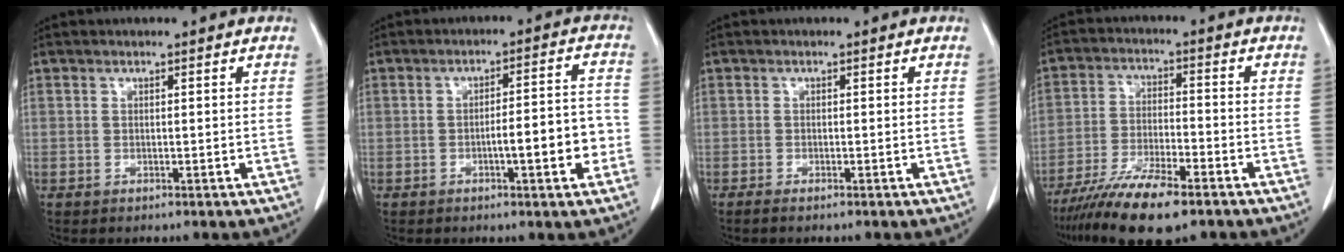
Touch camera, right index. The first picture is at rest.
{"total": 7.7, "force": [-2.2, 1.3, 7.2], "torque": [-0.102, 0.019, -0.028]}
{"total": 1.2, "force": [-1.0, 0.0, 0.7], "torque": [-0.013, -0.002, -0.015]}
{"total": 12.2, "force": [-8.7, 2.2, 8.3], "torque": [-0.150, -0.025, -0.152]}